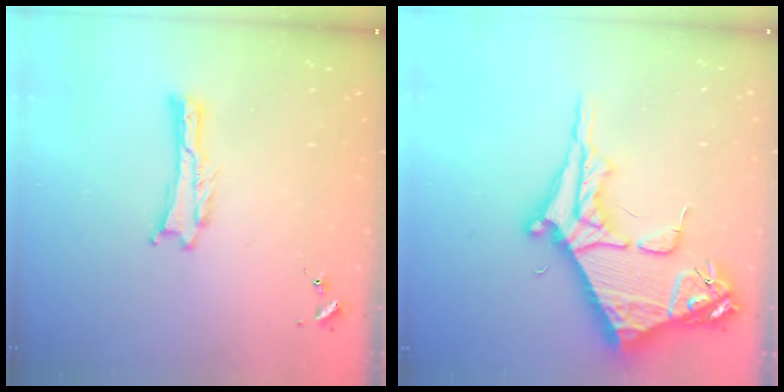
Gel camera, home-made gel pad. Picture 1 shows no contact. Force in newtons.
{"total": 11.6, "press": 11.5, "slide": 1.1}